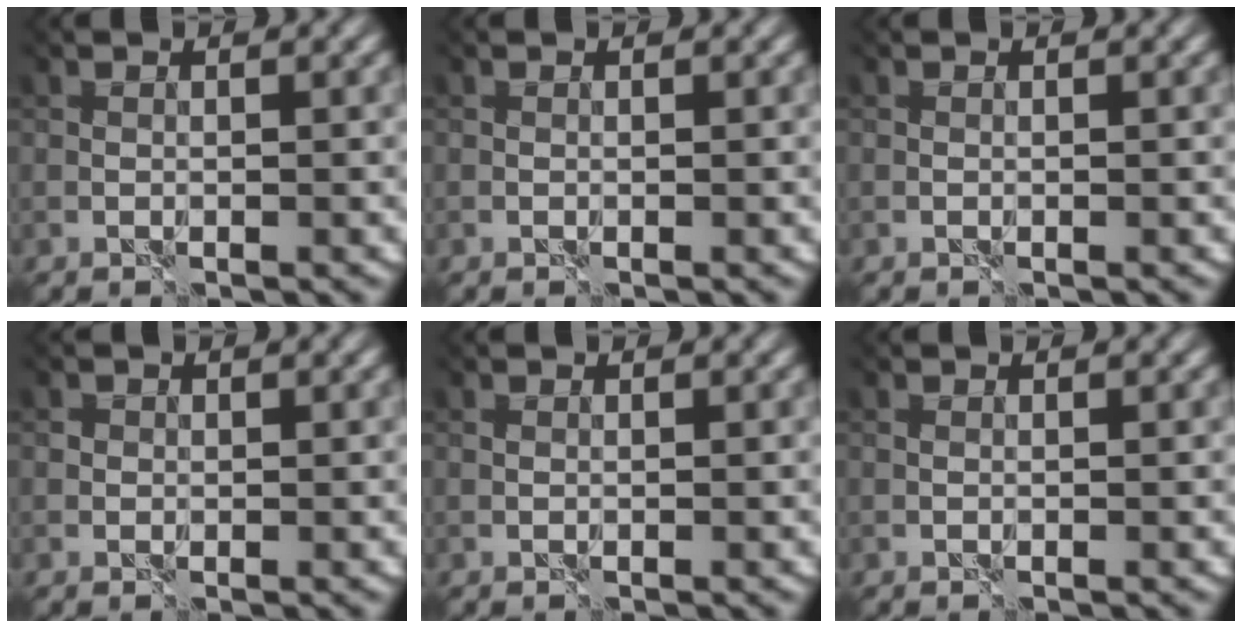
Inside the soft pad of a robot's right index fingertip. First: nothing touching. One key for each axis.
{"total": 0.0}
{"total": 0.0}
{"total": 0.6, "fx": 0.2, "fy": 0.6, "fz": -0.1, "tx": 0.004, "ty": 0.004, "tz": 0.002}
{"total": 0.0}
{"total": 0.0}